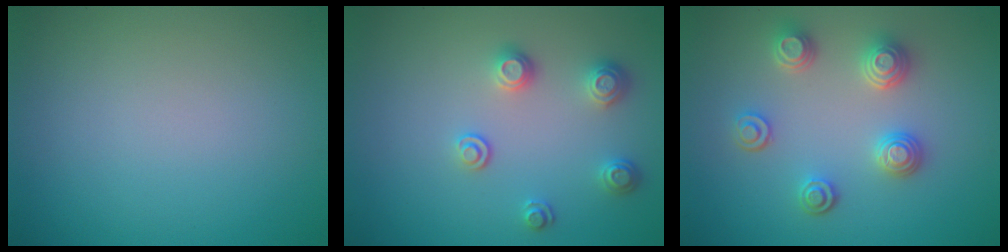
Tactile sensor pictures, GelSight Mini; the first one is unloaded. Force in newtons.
{"total": 2.3, "press": 2.3, "slide": 0.6}
{"total": 3.5, "press": 3.2, "slide": 1.5}